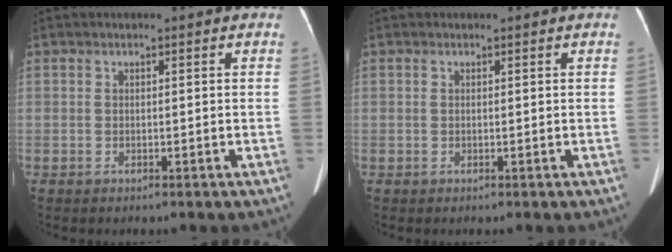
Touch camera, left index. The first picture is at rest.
{"total": 0.0}